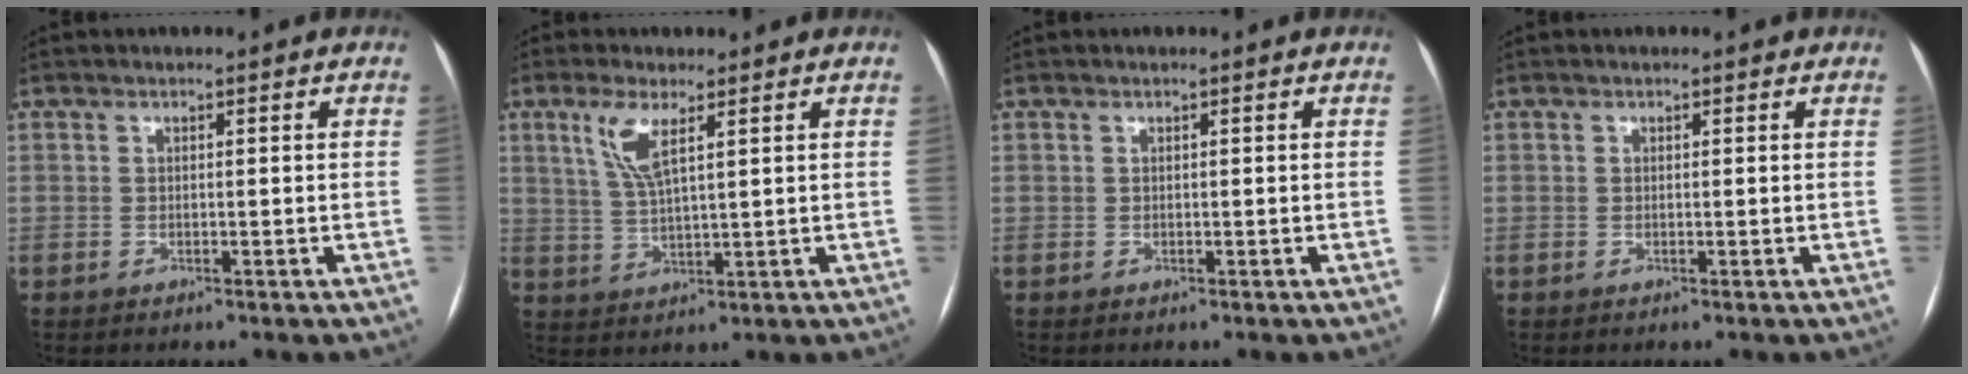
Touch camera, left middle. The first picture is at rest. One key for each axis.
{"total": 5.6, "fx": 2.8, "fy": 1.0, "fz": 4.8, "tx": -0.106, "ty": 0.005, "tz": 0.059}
{"total": 0.0}
{"total": 0.5, "fx": 0.3, "fy": 0.5, "fz": 0.1, "tx": 0.001, "ty": 0.005, "tz": 0.002}